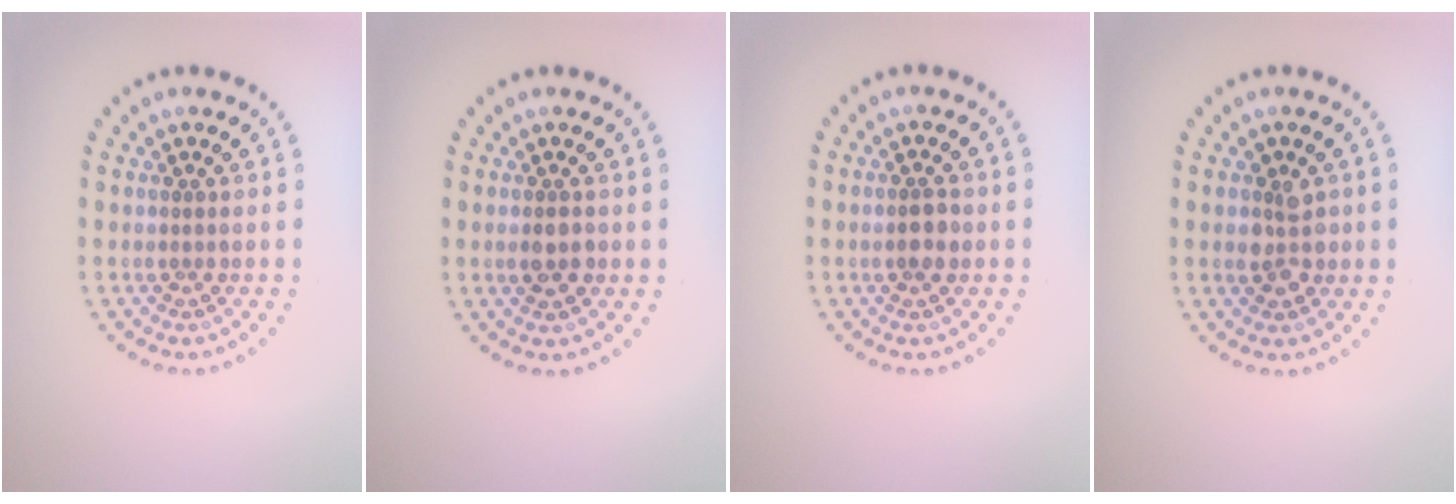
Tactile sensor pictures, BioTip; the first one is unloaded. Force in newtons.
{"total": 1.8, "press": 1.7, "slide": 0.3}
{"total": 1.7, "press": 1.7, "slide": 0.5}
{"total": 2.5, "press": 2.5, "slide": 0.5}